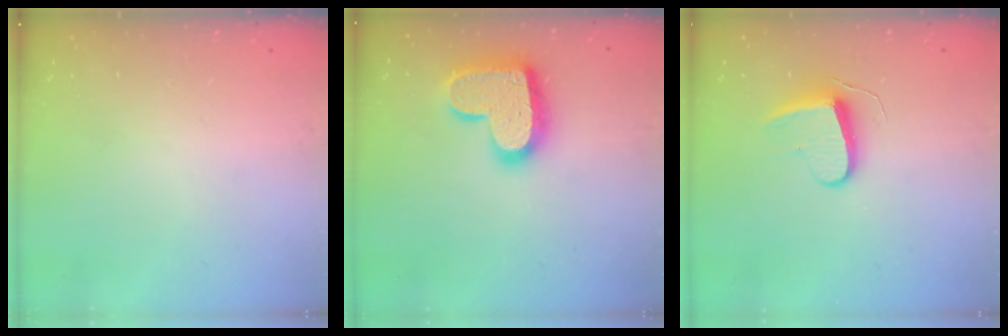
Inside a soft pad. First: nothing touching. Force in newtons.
{"total": 19.0, "press": 19.0, "slide": 1.1}
{"total": 8.9, "press": 8.9, "slide": 0.7}